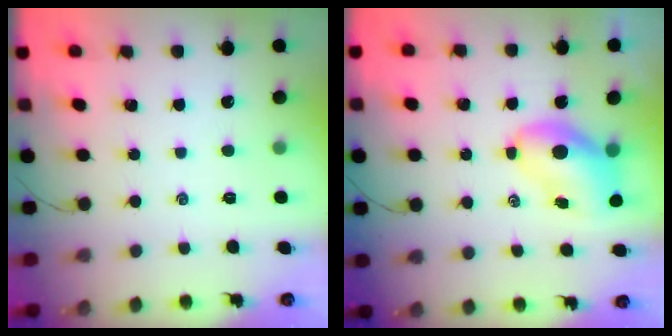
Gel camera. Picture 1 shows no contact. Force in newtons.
{"total": 7.2, "press": 7.1, "slide": 1.2}